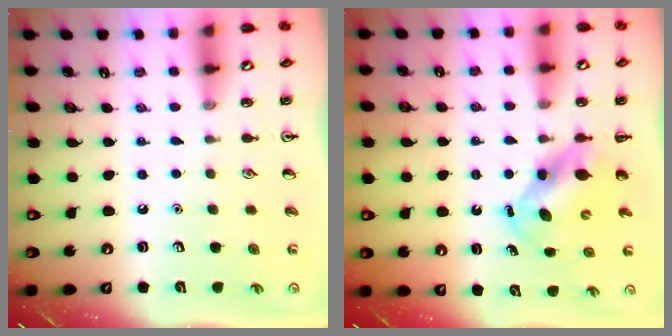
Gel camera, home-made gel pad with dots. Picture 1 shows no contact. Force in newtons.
{"total": 6.0, "press": 5.9, "slide": 0.7}